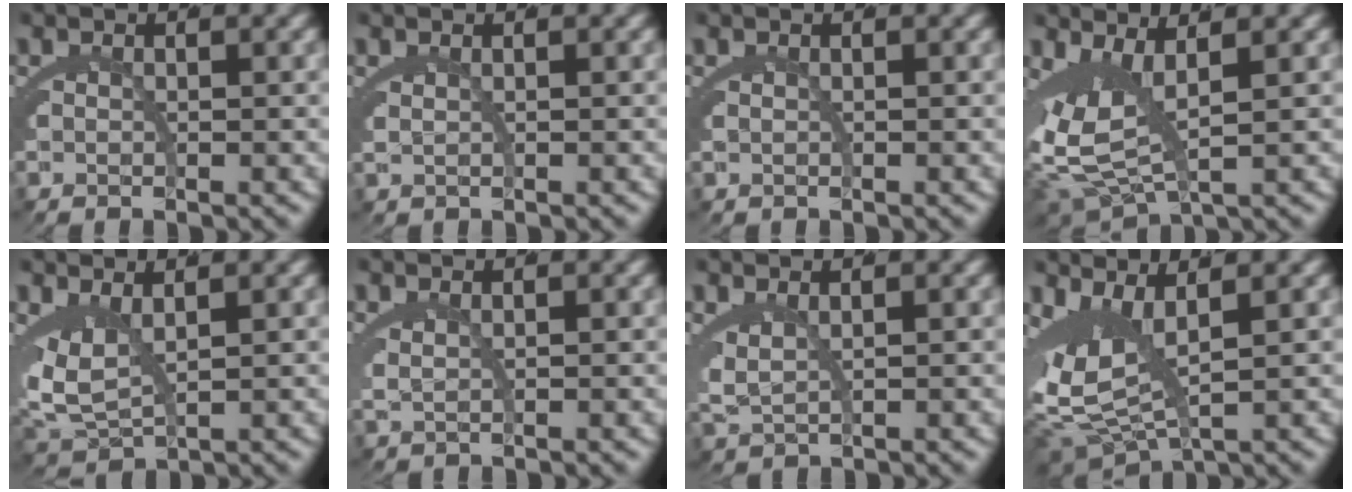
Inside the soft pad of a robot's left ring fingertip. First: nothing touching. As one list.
[{"total": 1.0, "force": [0.7, -0.6, 0.3], "torque": [-0.003, -0.003, 0.021]}, {"total": 0.0}, {"total": 8.2, "force": [0.9, 5.7, 5.8], "torque": [-0.142, -0.024, 0.024]}, {"total": 5.8, "force": [0.9, 4.5, 3.5], "torque": [-0.101, -0.023, 0.027]}, {"total": 1.3, "force": [1.0, -0.1, 0.8], "torque": [-0.016, -0.005, 0.028]}, {"total": 2.2, "force": [1.0, 1.1, 1.6], "torque": [-0.054, -0.020, 0.037]}, {"total": 8.4, "force": [0.9, 6.0, 5.9], "torque": [-0.141, -0.021, 0.021]}]